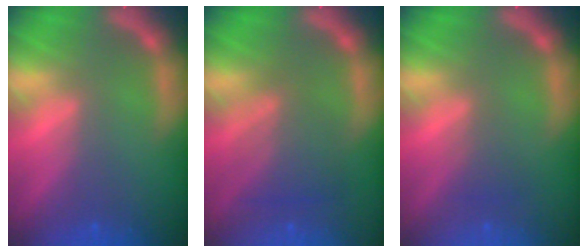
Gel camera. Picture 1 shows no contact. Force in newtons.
{"total": 4.5}
{"total": 1.5}